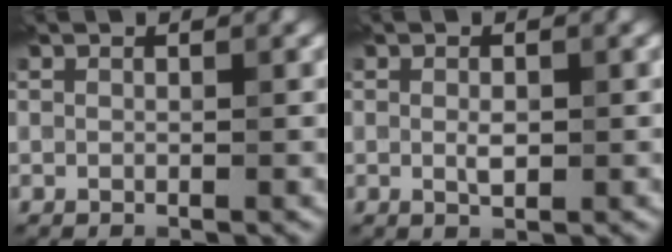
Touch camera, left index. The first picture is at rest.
{"total": 1.2, "force": [-0.3, 0.6, 1.0], "torque": [-0.020, -0.005, -0.004]}